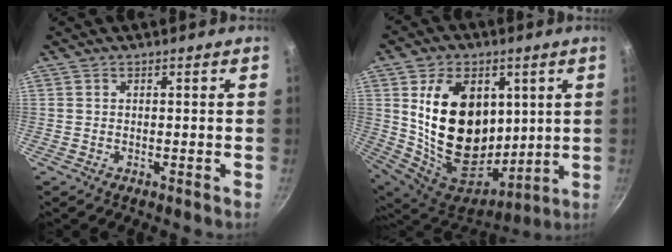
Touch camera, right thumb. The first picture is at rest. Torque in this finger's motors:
{"motor_torque": [0.17, 4.84, 2.77, 0.00, 0.71]}